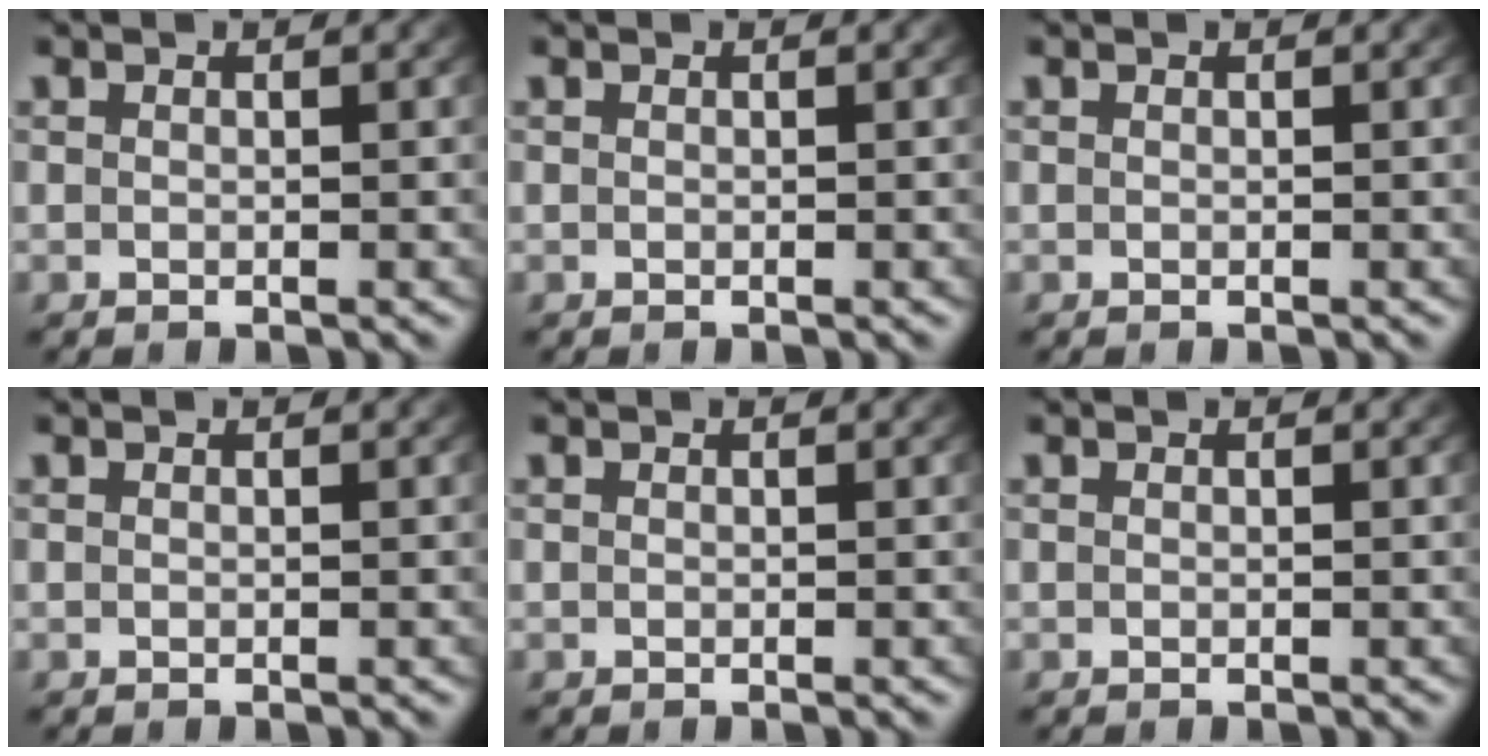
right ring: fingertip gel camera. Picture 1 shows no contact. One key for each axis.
{"total": 0.0}
{"total": 0.0}
{"total": 0.0}
{"total": 0.0}
{"total": 0.0}